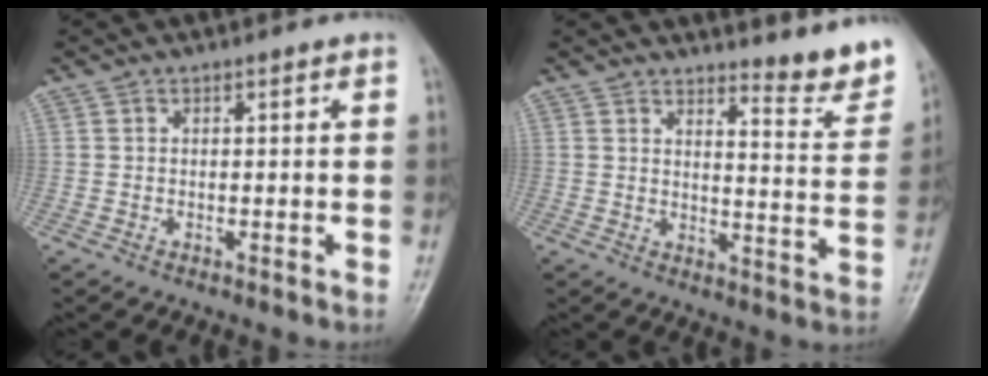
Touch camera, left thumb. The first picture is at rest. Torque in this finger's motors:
{"motor_torque": [0.25, 0.07, -0.05, -0.27, 0.02]}